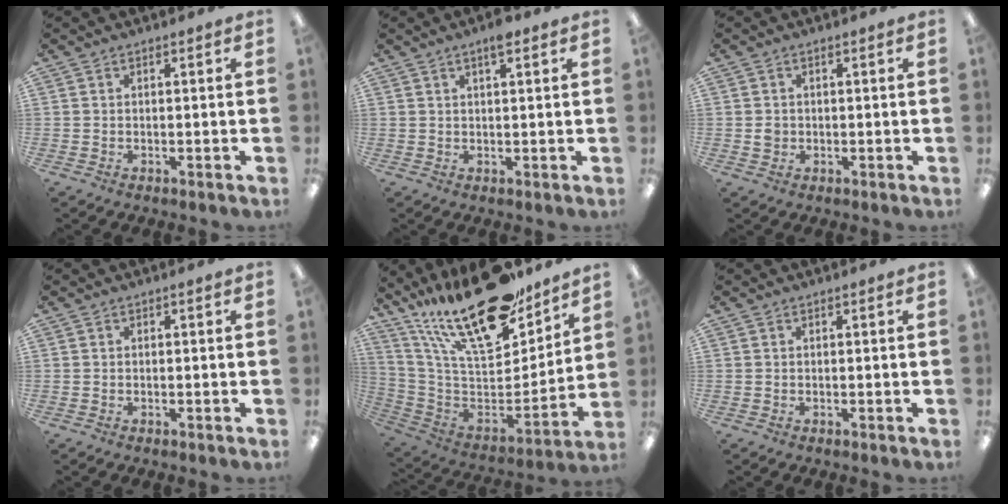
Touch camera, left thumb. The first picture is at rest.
{"total": 3.4, "force": [2.4, 0.6, 2.3], "torque": [-0.035, -0.003, 0.037]}
{"total": 1.8, "force": [0.2, 1.6, 0.8], "torque": [-0.018, 0.006, 0.002]}
{"total": 0.0}
{"total": 27.4, "force": [19.6, 9.9, 16.3], "torque": [-0.280, -0.125, 0.338]}
{"total": 0.0}